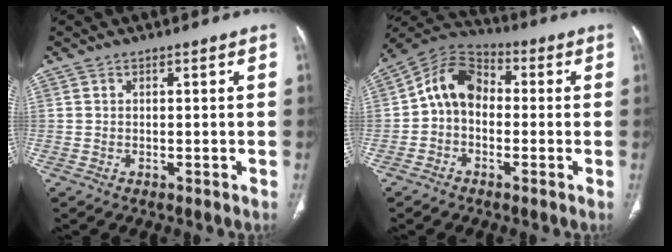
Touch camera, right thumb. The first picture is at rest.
{"total": 9.8, "force": [-0.5, 7.4, 6.5], "torque": [-0.094, 0.034, -0.027]}